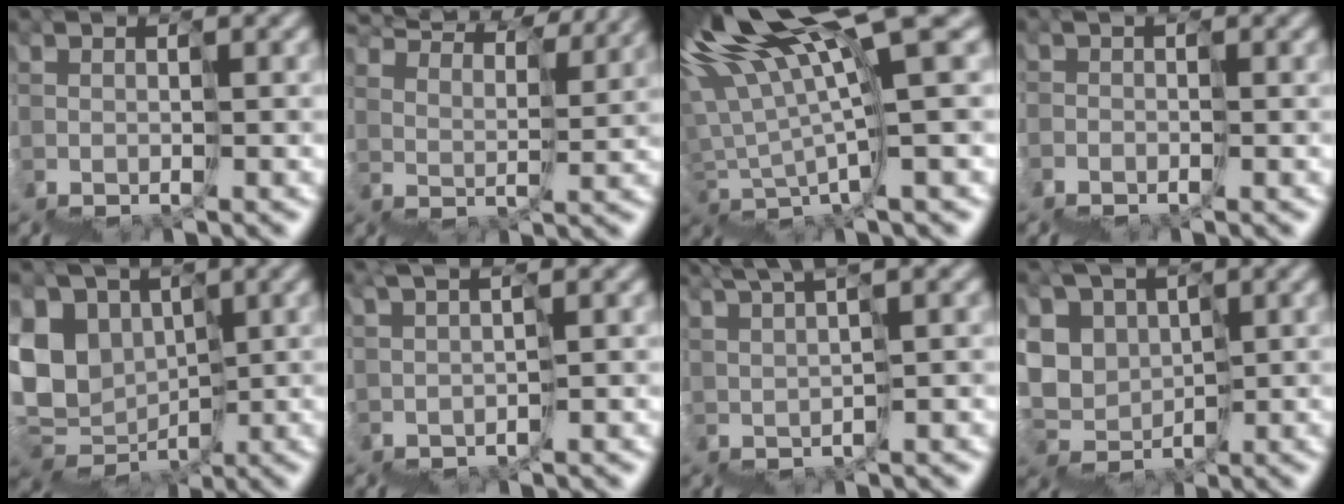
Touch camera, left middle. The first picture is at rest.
{"total": 8.9, "force": [8.7, 1.1, 1.4], "torque": [-0.044, 0.035, 0.138]}
{"total": 10.3, "force": [5.2, 1.1, 8.9], "torque": [-0.163, 0.017, 0.103]}
{"total": 2.7, "force": [-2.0, 1.2, 1.3], "torque": [-0.023, -0.024, -0.039]}
{"total": 7.6, "force": [1.1, 7.1, 2.6], "torque": [-0.043, 0.006, 0.030]}
{"total": 1.7, "force": [1.5, -0.1, 0.7], "torque": [-0.028, 0.011, 0.024]}
{"total": 4.8, "force": [4.4, -0.1, 2.0], "torque": [-0.045, 0.028, 0.080]}
{"total": 5.0, "force": [1.3, 4.6, 1.5], "torque": [-0.010, 0.010, 0.022]}